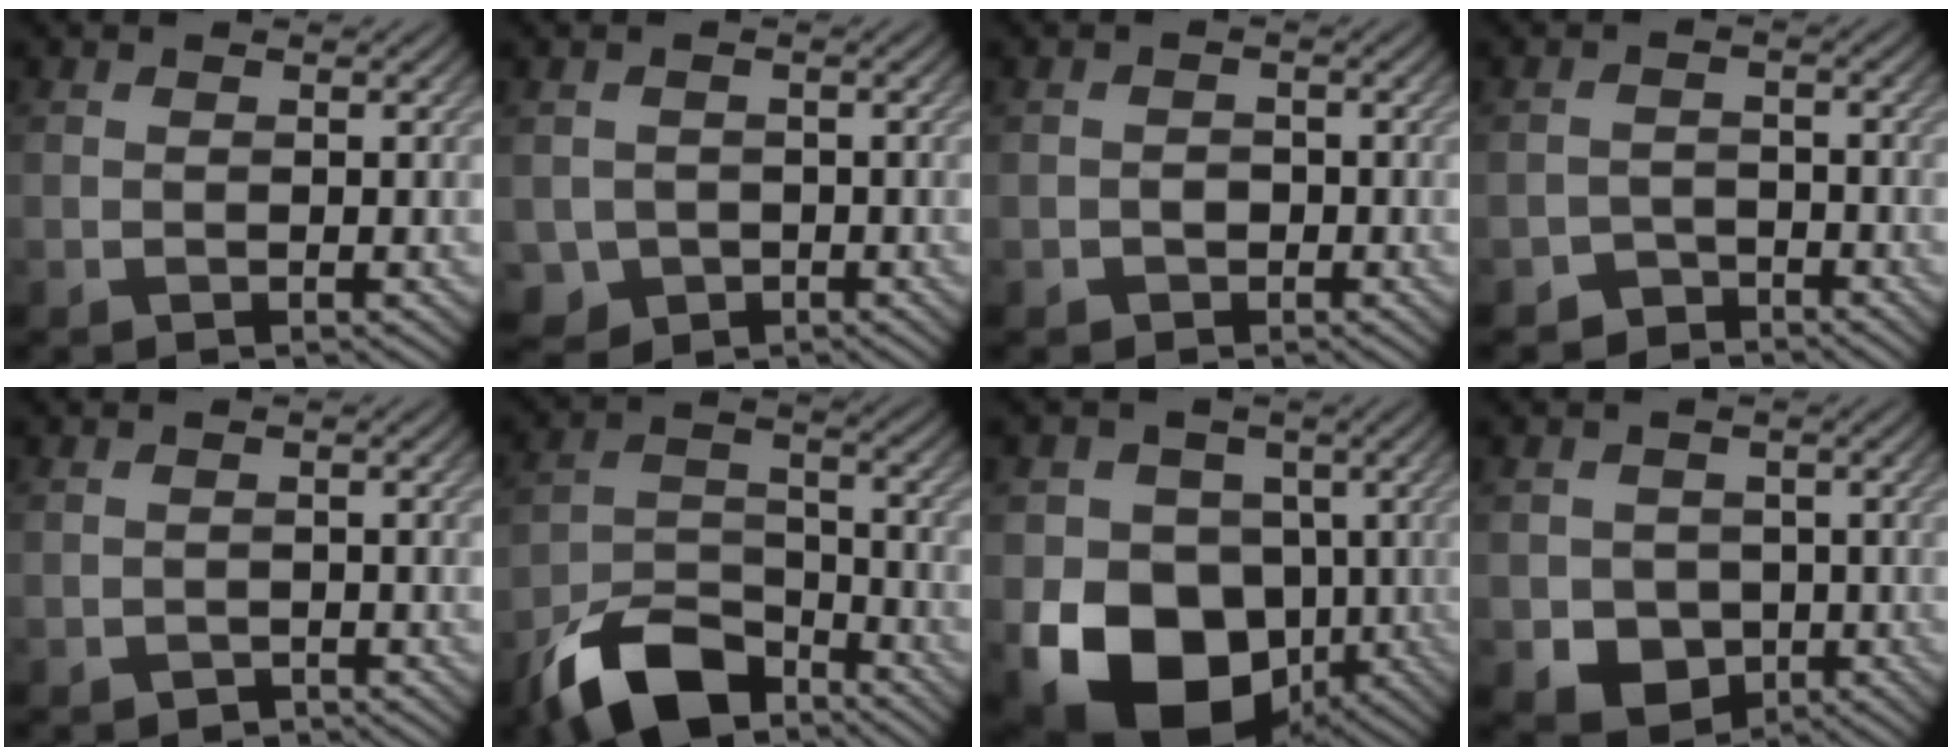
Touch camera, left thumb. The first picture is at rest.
{"total": 2.6, "force": [-0.6, 2.5, 0.5], "torque": [-0.022, -0.018, -0.012]}
{"total": 1.4, "force": [-0.6, 1.2, 0.4], "torque": [-0.001, -0.002, -0.011]}
{"total": 2.6, "force": [-2.3, 1.2, 0.0], "torque": [0.010, 0.006, -0.045]}
{"total": 1.0, "force": [-0.7, 0.6, 0.3], "torque": [-0.006, -0.004, -0.015]}
{"total": 11.4, "force": [-8.4, 4.9, 5.9], "torque": [-0.115, -0.010, -0.164]}
{"total": 14.3, "force": [-4.8, 11.1, 7.7], "torque": [-0.135, -0.021, -0.107]}
{"total": 5.0, "force": [-1.2, 4.3, 2.1], "torque": [-0.052, -0.017, -0.026]}